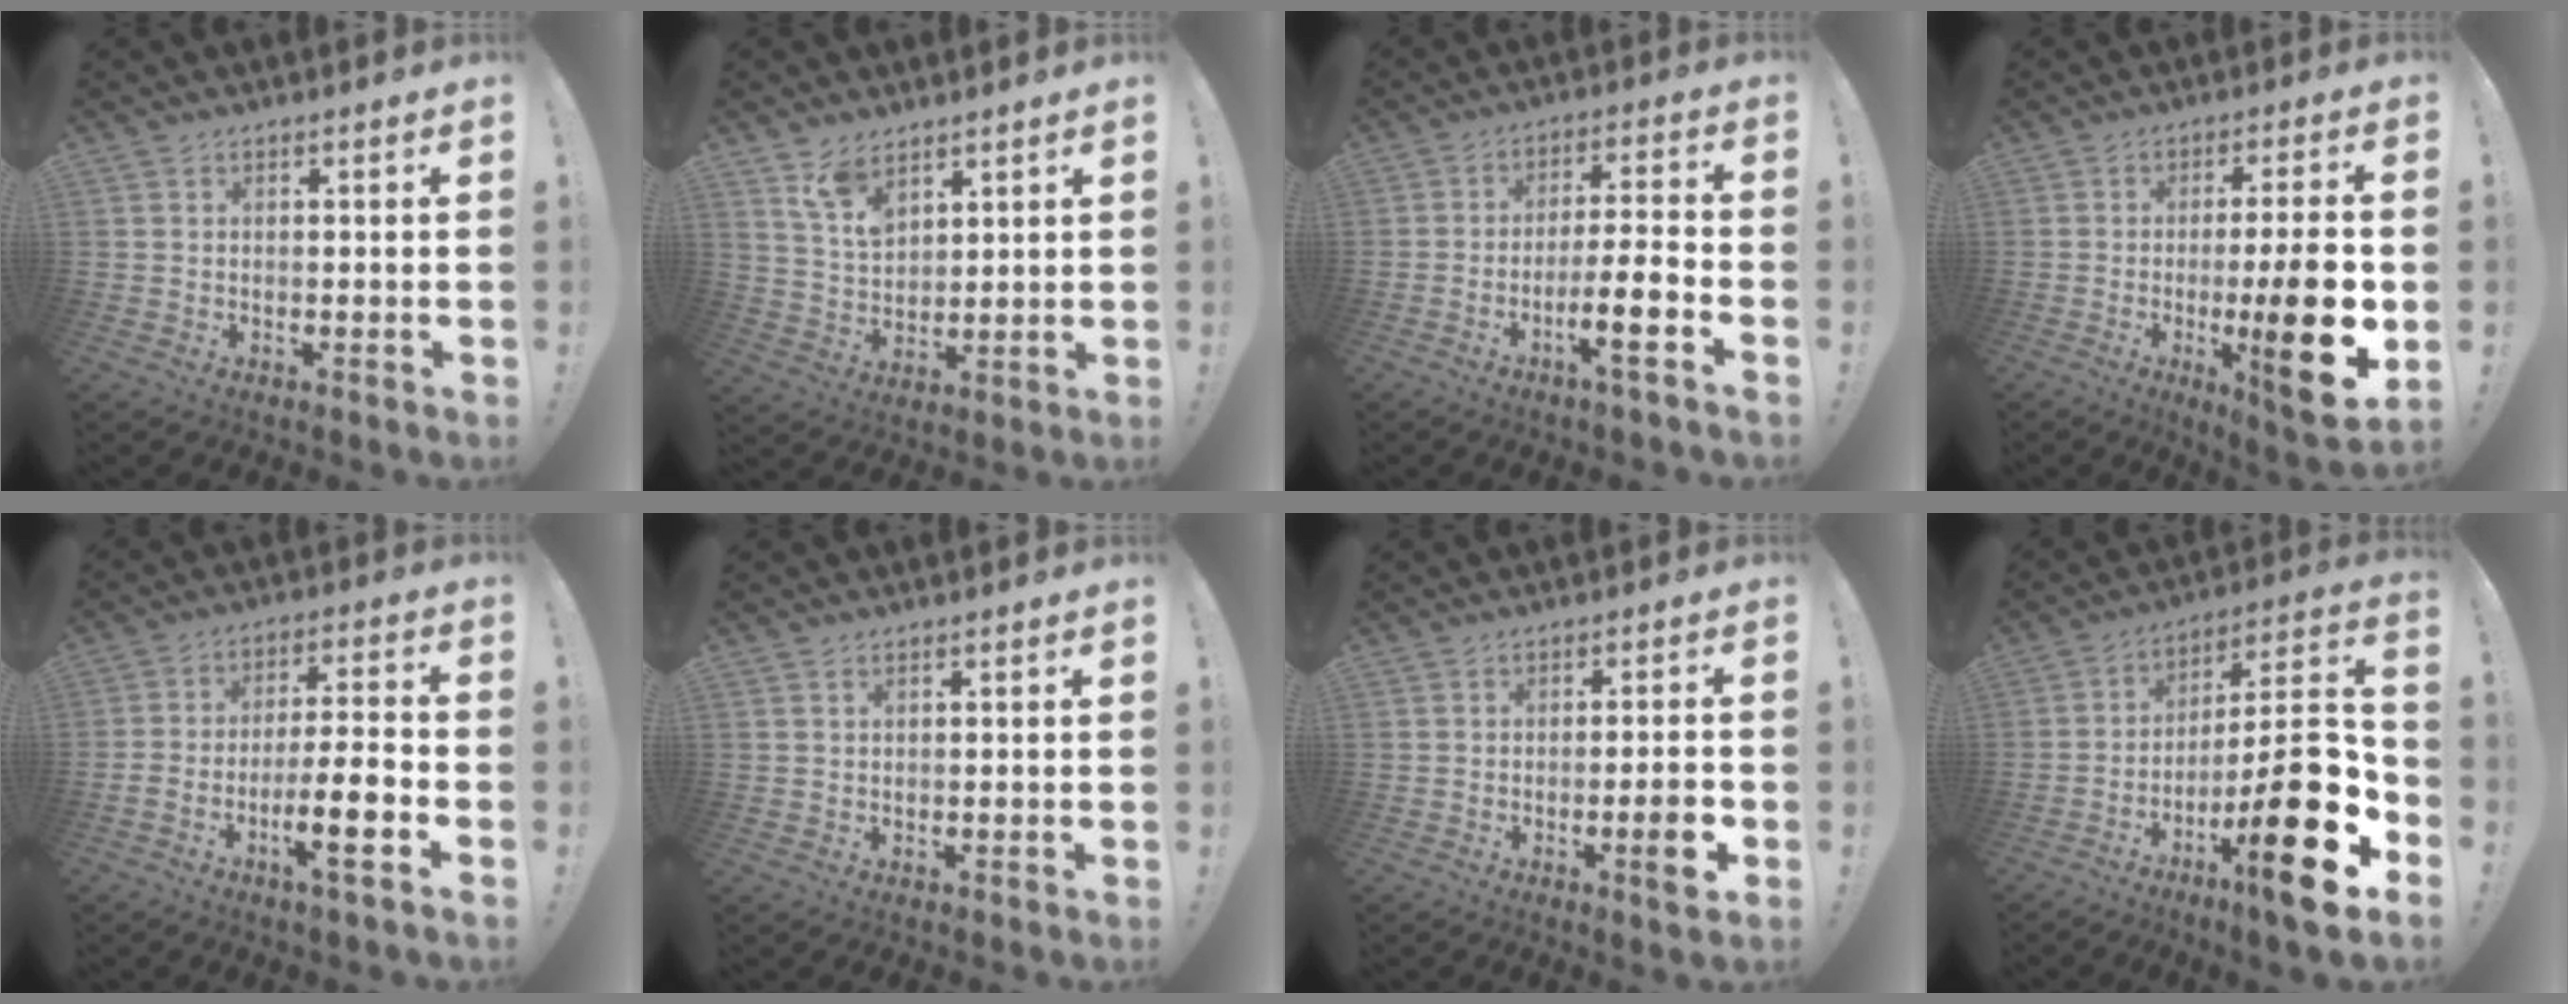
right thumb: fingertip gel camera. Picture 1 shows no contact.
{"total": 8.4, "force": [6.2, 4.3, 3.8], "torque": [-0.078, -0.031, 0.121]}
{"total": 11.3, "force": [-5.1, 1.6, 9.9], "torque": [-0.159, 0.020, -0.087]}
{"total": 16.4, "force": [-3.7, 2.7, 15.7], "torque": [-0.220, 0.002, -0.048]}
{"total": 12.6, "force": [-5.8, 2.4, 10.9], "torque": [-0.182, 0.020, -0.098]}
{"total": 0.8, "force": [0.5, 0.4, 0.4], "torque": [-0.014, 0.003, 0.011]}
{"total": 6.1, "force": [-2.1, 0.6, 5.7], "torque": [-0.075, -0.002, -0.035]}
{"total": 22.4, "force": [-9.6, 3.8, 19.9], "torque": [-0.299, 0.049, -0.155]}